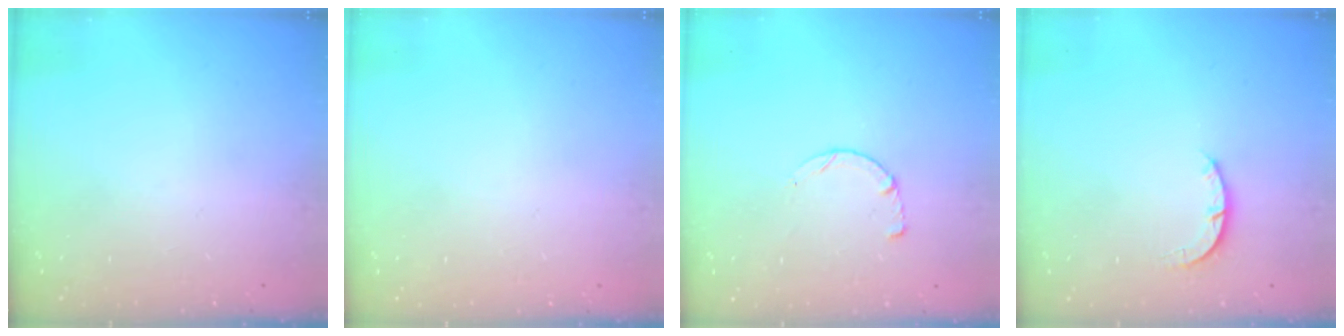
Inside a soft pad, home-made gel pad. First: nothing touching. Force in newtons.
{"total": 2.6, "press": 2.6, "slide": 0.2}
{"total": 2.5, "press": 2.5, "slide": 0.3}
{"total": 2.9, "press": 2.9, "slide": 0.4}